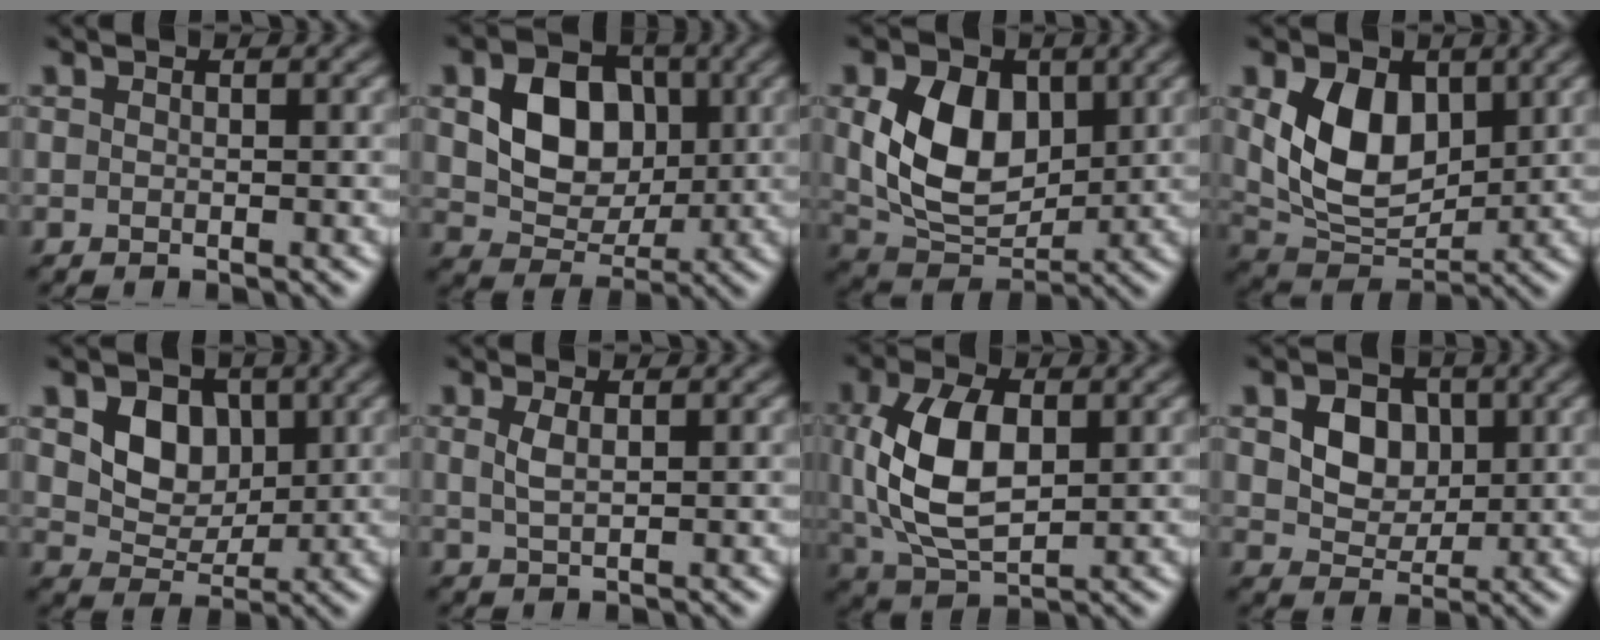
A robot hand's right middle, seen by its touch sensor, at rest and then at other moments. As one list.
[{"total": 6.4, "force": [1.0, 5.0, 3.9], "torque": [-0.080, -0.001, 0.015]}, {"total": 7.5, "force": [1.3, 5.3, 5.1], "torque": [-0.109, -0.006, 0.029]}, {"total": 6.8, "force": [1.7, 4.7, 4.7], "torque": [-0.094, -0.010, 0.037]}, {"total": 4.3, "force": [1.3, 3.4, 2.3], "torque": [-0.051, -0.006, 0.018]}, {"total": 1.2, "force": [0.4, 0.4, 1.1], "torque": [-0.029, -0.001, 0.011]}, {"total": 7.6, "force": [1.0, 4.3, 6.2], "torque": [-0.137, 0.004, 0.021]}, {"total": 4.1, "force": [1.1, 3.3, 2.3], "torque": [-0.052, -0.003, 0.009]}]